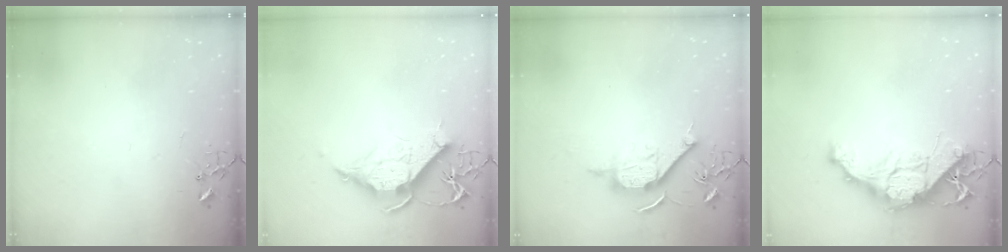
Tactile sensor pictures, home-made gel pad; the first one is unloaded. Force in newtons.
{"total": 13.2, "press": 13.1, "slide": 1.6}
{"total": 11.3, "press": 11.3, "slide": 0.5}
{"total": 13.4, "press": 13.4, "slide": 1.1}